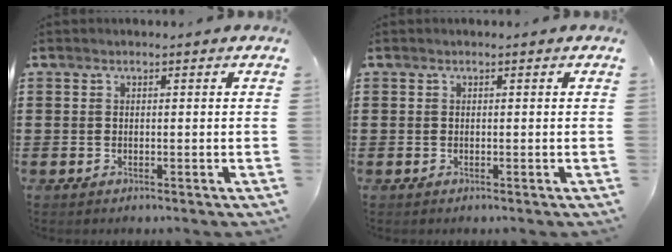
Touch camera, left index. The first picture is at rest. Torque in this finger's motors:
{"motor_torque": [0.00, 0.00, 0.00, 0.00]}